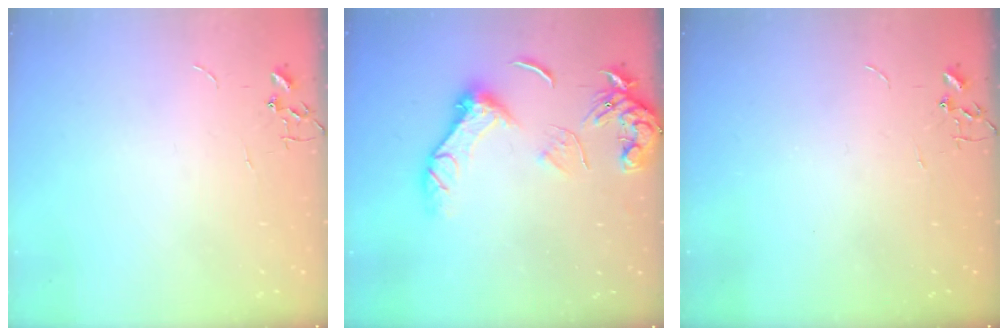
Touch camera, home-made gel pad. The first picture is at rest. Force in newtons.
{"total": 13.0, "press": 12.9, "slide": 1.4}
{"total": 0.0}